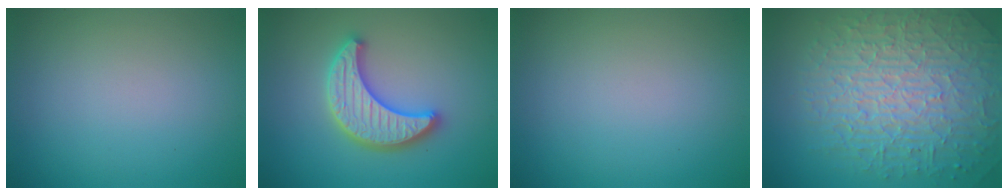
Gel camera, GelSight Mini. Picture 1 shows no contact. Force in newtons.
{"total": 5.3, "press": 5.2, "slide": 0.9}
{"total": 0.0}
{"total": 9.9, "press": 6.5, "slide": 7.5}